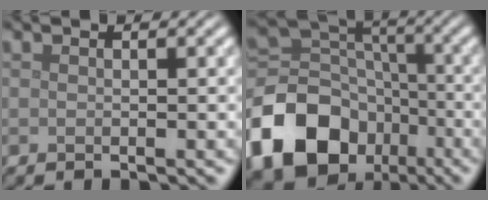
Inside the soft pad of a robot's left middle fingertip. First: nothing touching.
{"total": 18.3, "force": [-9.6, 13.8, 7.3], "torque": [-0.182, -0.039, -0.172]}